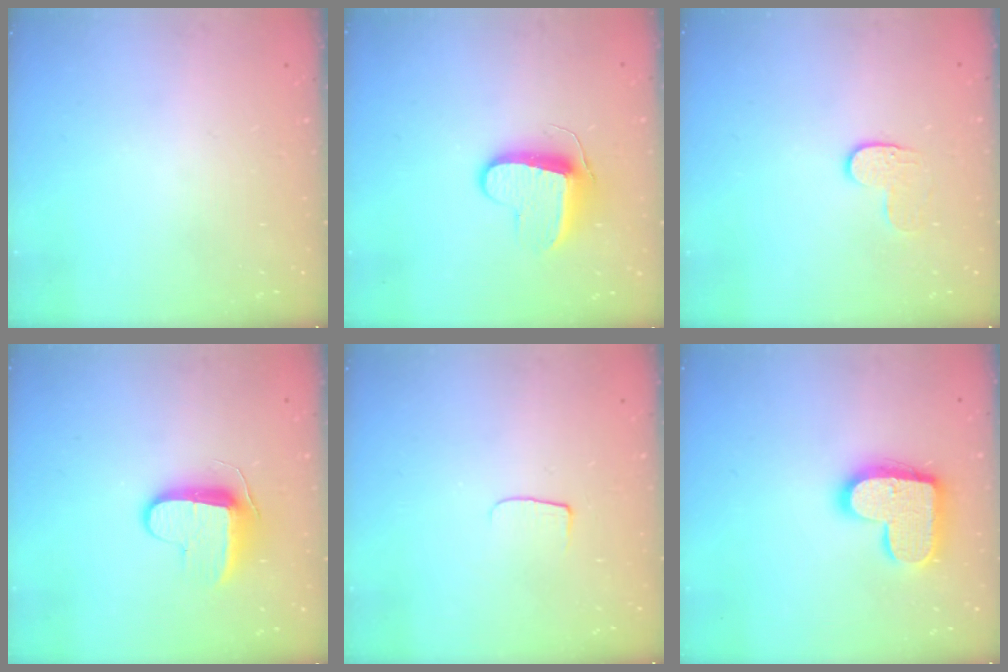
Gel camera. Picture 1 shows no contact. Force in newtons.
{"total": 9.6, "press": 9.6, "slide": 0.2}
{"total": 3.6, "press": 3.6, "slide": 0.3}
{"total": 9.2, "press": 9.2, "slide": 0.9}
{"total": 4.8, "press": 4.8, "slide": 0.6}
{"total": 16.6, "press": 16.5, "slide": 0.9}